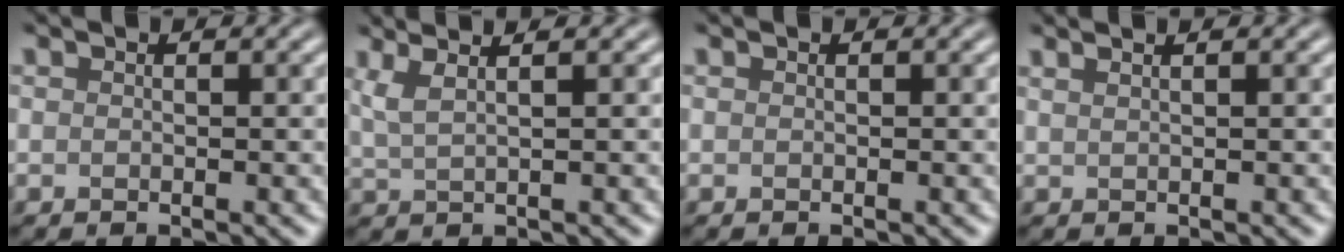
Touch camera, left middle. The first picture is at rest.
{"total": 2.7, "force": [1.8, 0.6, 1.9], "torque": [-0.053, 0.023, 0.036]}
{"total": 0.0}
{"total": 3.5, "force": [2.3, 1.6, 2.1], "torque": [-0.017, 0.039, 0.020]}